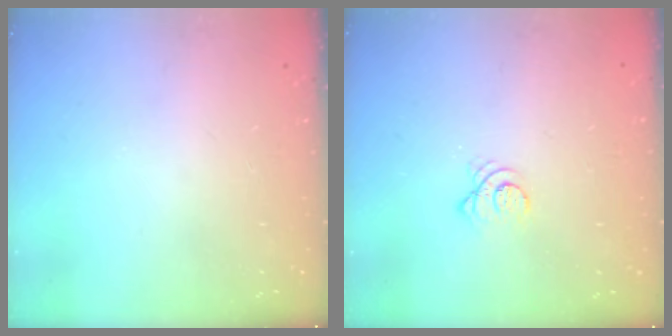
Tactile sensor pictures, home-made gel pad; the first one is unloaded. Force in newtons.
{"total": 3.0, "press": 2.9, "slide": 0.3}